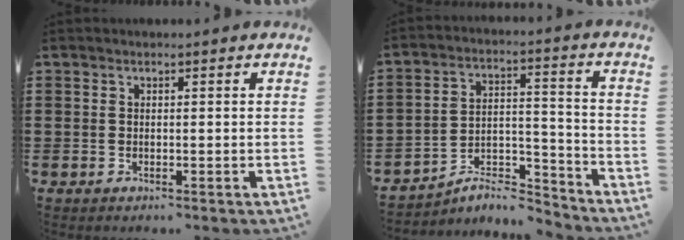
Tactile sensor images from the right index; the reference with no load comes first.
{"total": 6.7, "force": [-6.1, 1.5, 2.2], "torque": [-0.030, 0.012, -0.117]}